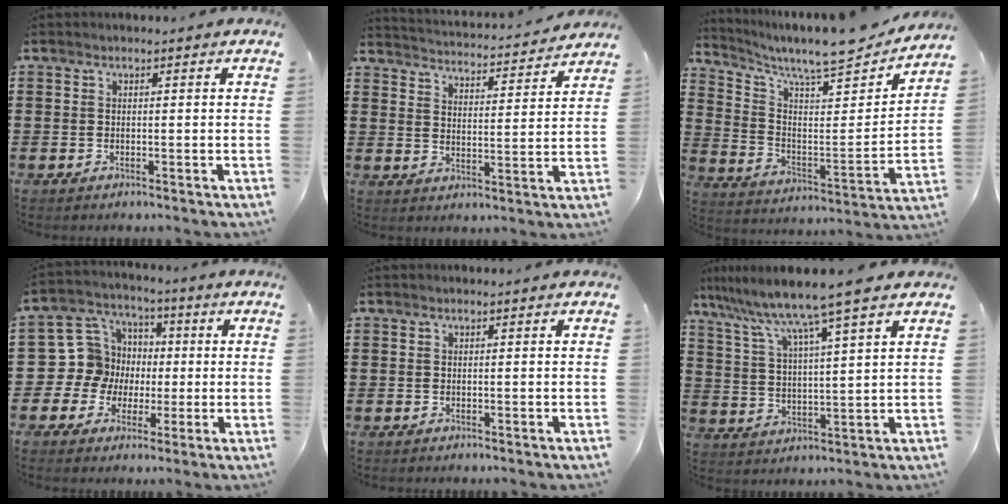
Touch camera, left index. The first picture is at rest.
{"total": 3.2, "force": [3.2, -0.3, 0.2], "torque": [-0.024, -0.032, 0.048]}
{"total": 8.3, "force": [7.5, 0.7, 3.5], "torque": [-0.087, -0.062, 0.120]}
{"total": 8.8, "force": [0.2, 8.8, 1.2], "torque": [-0.083, -0.002, 0.005]}
{"total": 0.0}
{"total": 8.6, "force": [7.1, -1.1, 4.7], "torque": [-0.118, -0.043, 0.113]}